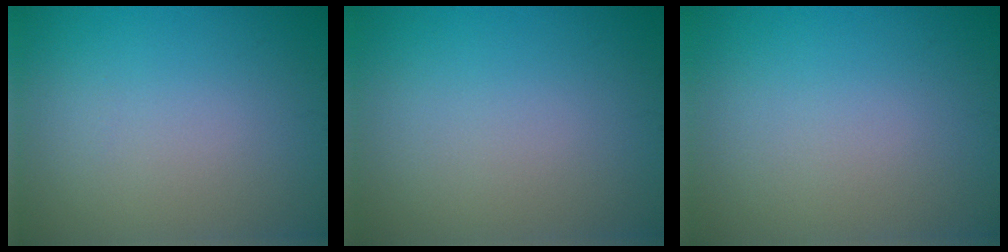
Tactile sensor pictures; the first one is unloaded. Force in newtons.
{"total": 0.0}
{"total": 0.0}